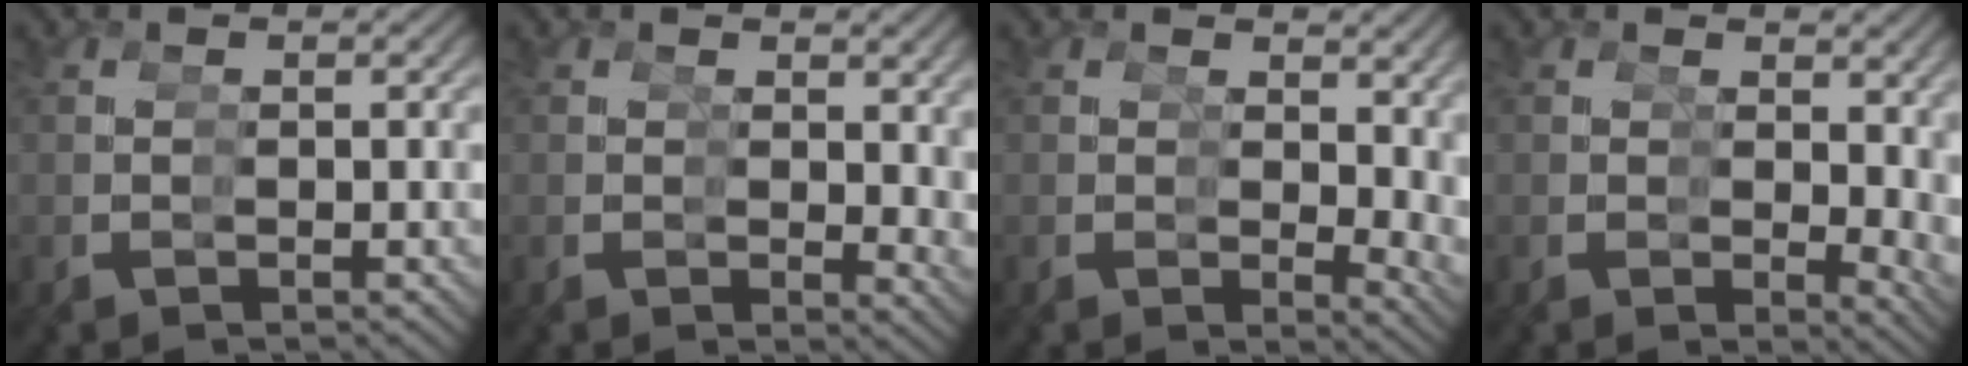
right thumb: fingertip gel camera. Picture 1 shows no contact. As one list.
[{"total": 1.6, "force": [1.0, 0.8, 1.0], "torque": [0.007, 0.000, 0.010]}, {"total": 3.2, "force": [1.1, 1.9, 2.3], "torque": [-0.004, -0.009, 0.014]}, {"total": 2.8, "force": [1.0, 1.6, 2.1], "torque": [-0.005, -0.008, 0.012]}]